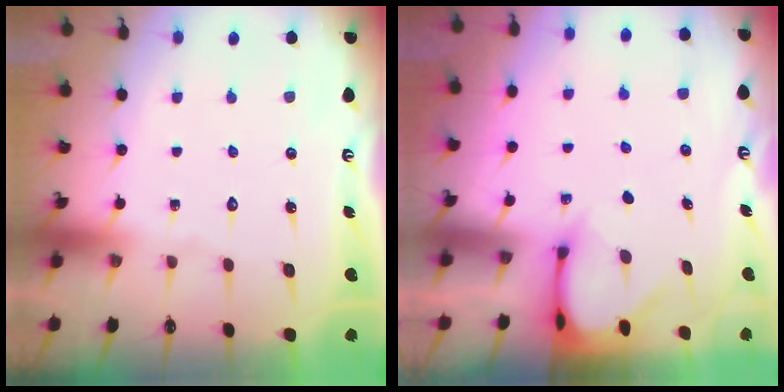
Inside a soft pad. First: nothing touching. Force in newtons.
{"total": 3.0, "press": 3.0, "slide": 0.3}